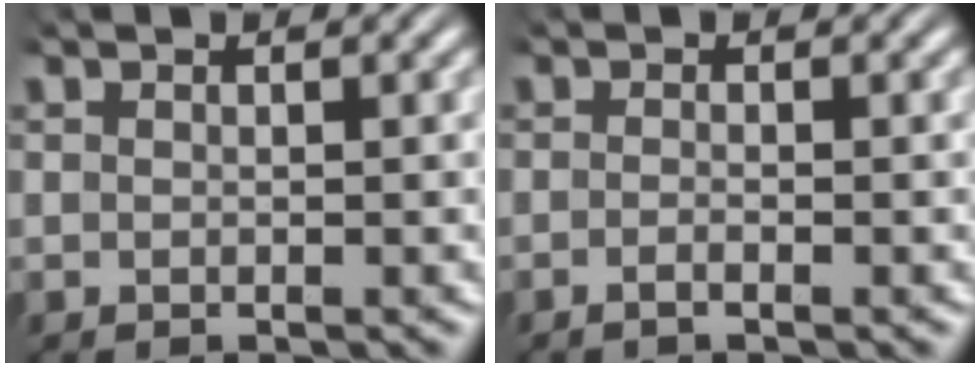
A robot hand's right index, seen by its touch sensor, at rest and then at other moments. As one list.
[{"total": 1.1, "force": [-0.9, 0.0, 0.6], "torque": [-0.018, -0.002, -0.020]}]